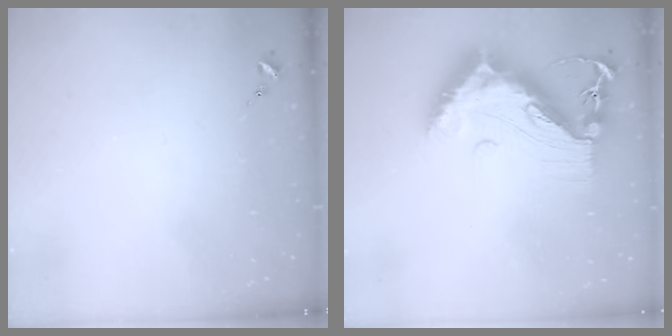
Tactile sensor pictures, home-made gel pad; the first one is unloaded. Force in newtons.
{"total": 19.1, "press": 19.1, "slide": 1.6}